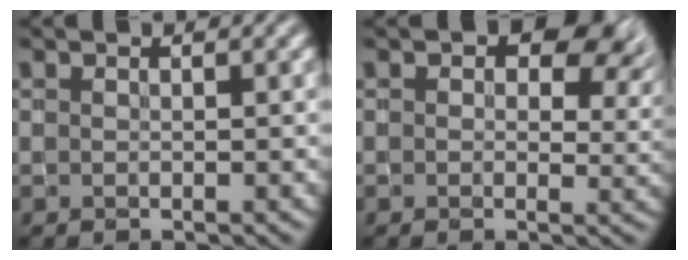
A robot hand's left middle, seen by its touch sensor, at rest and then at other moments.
{"total": 6.3, "force": [2.1, 4.1, 4.3], "torque": [-0.057, -0.004, 0.030]}